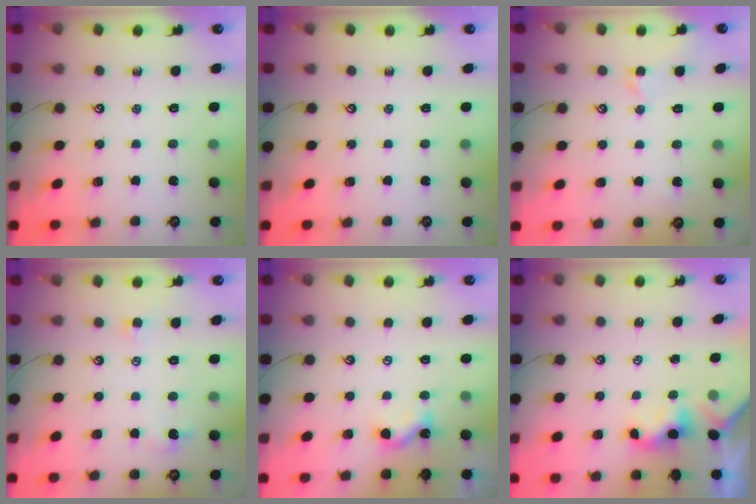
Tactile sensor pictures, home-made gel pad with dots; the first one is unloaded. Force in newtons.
{"total": 0.0}
{"total": 0.0}
{"total": 0.7, "press": 0.4, "slide": 0.6}
{"total": 1.1, "press": 1.0, "slide": 0.4}
{"total": 0.0}